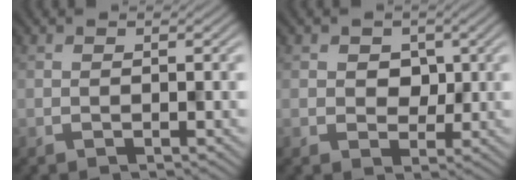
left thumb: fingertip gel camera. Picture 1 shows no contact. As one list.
[{"total": 2.1, "force": [1.1, 1.7, 0.1], "torque": [0.002, 0.000, 0.015]}]